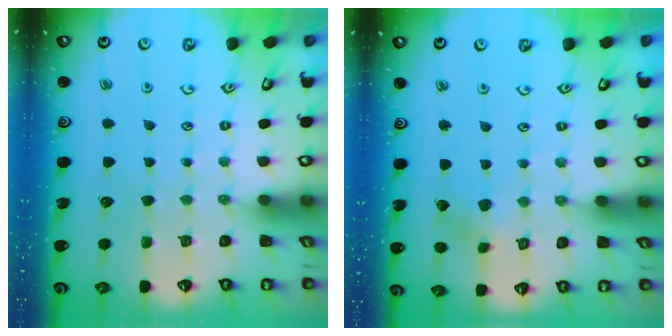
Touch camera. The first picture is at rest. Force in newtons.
{"total": 3.3, "press": 3.2, "slide": 0.3}